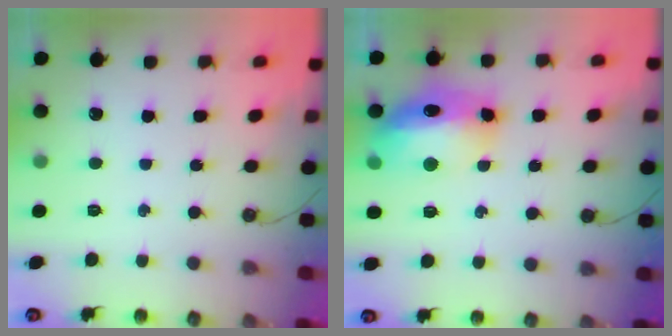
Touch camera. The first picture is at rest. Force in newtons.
{"total": 13.9, "press": 13.9, "slide": 1.2}